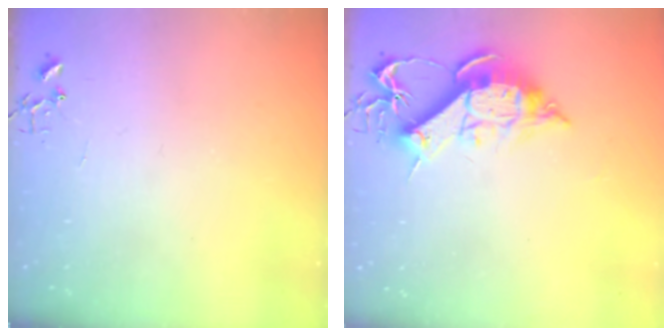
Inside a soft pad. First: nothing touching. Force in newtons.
{"total": 12.3, "press": 12.2, "slide": 1.2}